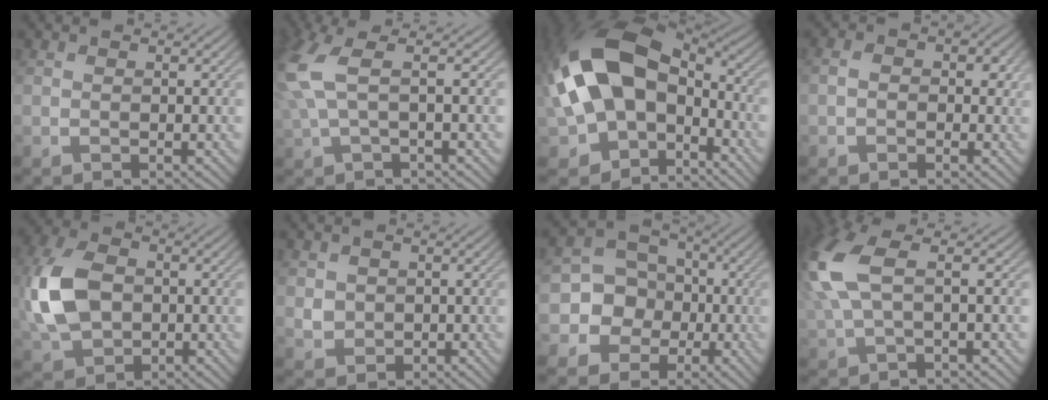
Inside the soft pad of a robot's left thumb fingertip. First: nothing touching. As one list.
[{"total": 6.6, "force": [1.3, 2.0, 6.2], "torque": [-0.143, 0.012, 0.019]}, {"total": 17.8, "force": [-1.7, 11.7, 13.3], "torque": [-0.285, -0.007, -0.037]}, {"total": 3.1, "force": [-0.2, 2.4, 2.0], "torque": [-0.035, 0.004, -0.010]}, {"total": 11.3, "force": [-0.5, 7.8, 8.2], "torque": [-0.218, 0.002, -0.016]}, {"total": 2.3, "force": [0.5, 2.2, 0.6], "torque": [-0.025, -0.006, 0.007]}, {"total": 8.1, "force": [-1.9, 7.5, 2.5], "torque": [-0.059, -0.004, -0.063]}, {"total": 8.7, "force": [1.8, 3.3, 7.8], "torque": [-0.209, 0.016, 0.031]}]